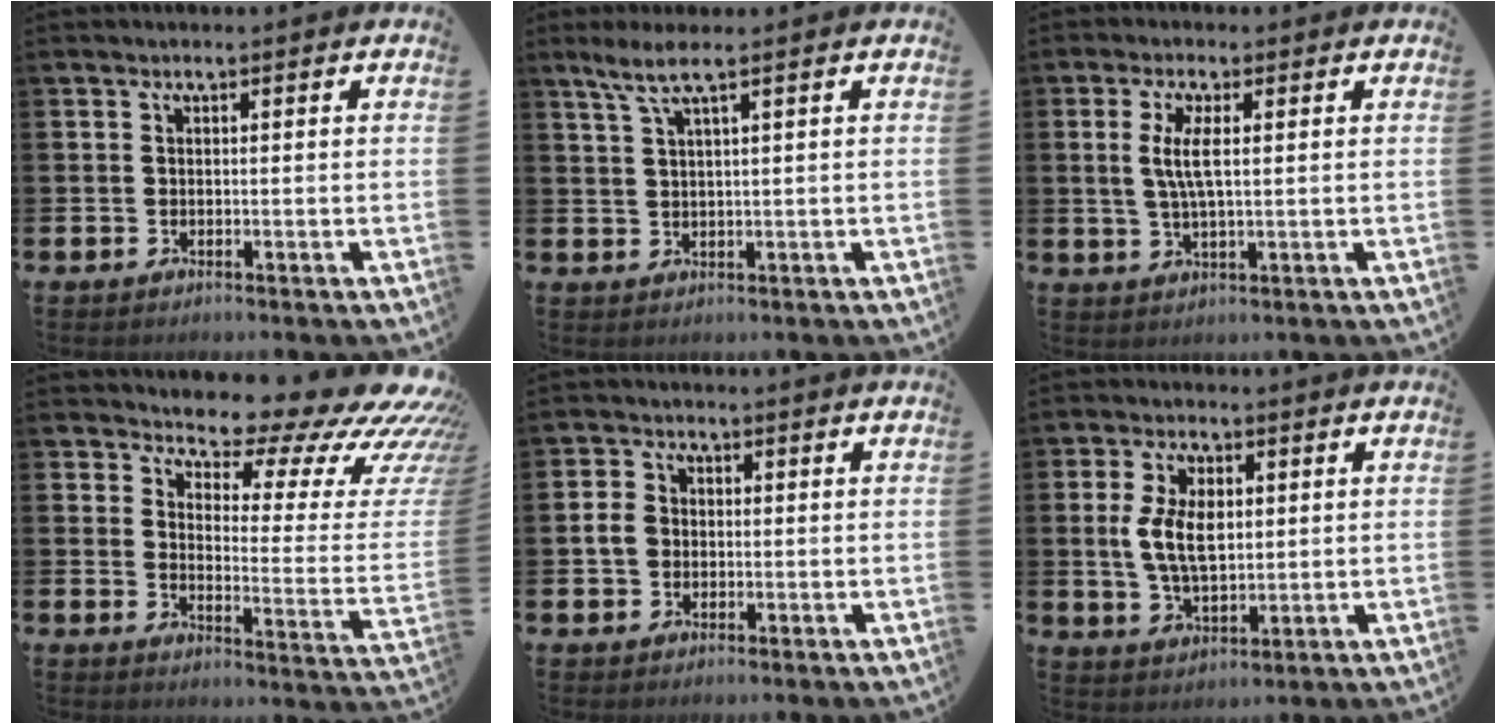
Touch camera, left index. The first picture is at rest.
{"total": 3.7, "force": [2.3, 0.3, 2.8], "torque": [-0.068, 0.004, 0.041]}
{"total": 4.2, "force": [1.2, 1.3, 3.8], "torque": [-0.075, 0.004, 0.018]}
{"total": 10.2, "force": [9.0, 2.8, 3.8], "torque": [-0.060, -0.084, 0.139]}
{"total": 3.1, "force": [0.1, 2.7, 1.6], "torque": [-0.025, 0.007, -0.002]}
{"total": 6.8, "force": [1.4, 3.8, 5.4], "torque": [-0.105, 0.004, 0.020]}